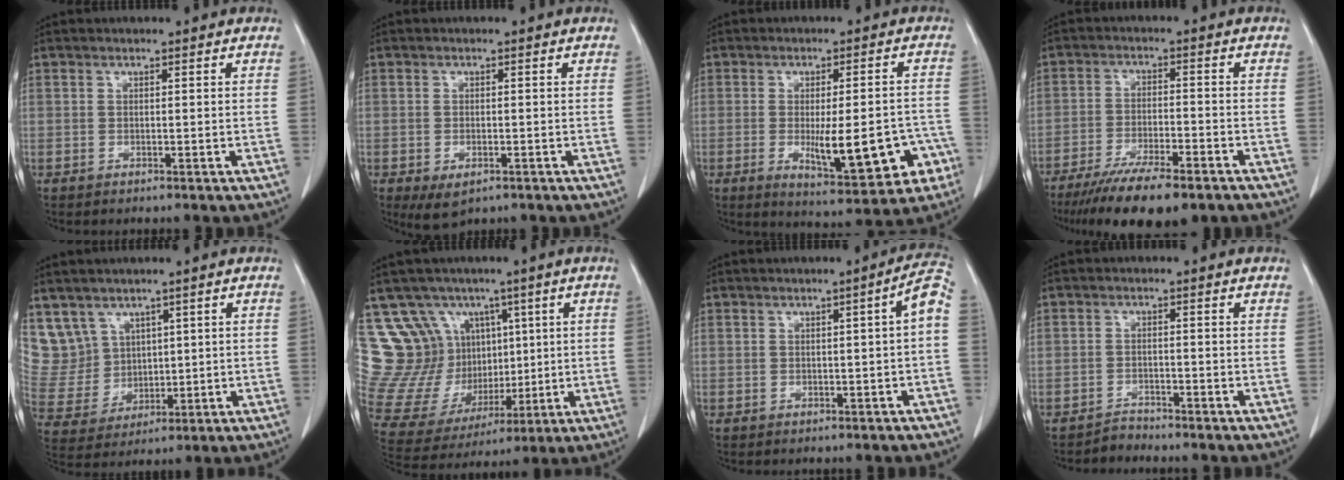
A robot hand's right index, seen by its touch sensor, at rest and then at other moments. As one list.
[{"total": 3.8, "force": [-1.8, 1.9, 2.7], "torque": [-0.050, -0.007, -0.016]}, {"total": 13.1, "force": [-3.8, 3.7, 12.0], "torque": [-0.157, 0.003, -0.036]}, {"total": 13.6, "force": [-10.4, 2.5, 8.5], "torque": [-0.138, -0.028, -0.162]}, {"total": 9.7, "force": [5.5, 8.0, 0.9], "torque": [-0.038, 0.039, 0.136]}, {"total": 16.3, "force": [7.1, 13.4, 5.9], "torque": [-0.132, 0.058, 0.171]}, {"total": 3.6, "force": [-0.5, 0.2, 3.5], "torque": [-0.040, 0.007, -0.007]}, {"total": 1.7, "force": [-1.5, 0.2, -0.8], "torque": [0.021, -0.004, -0.027]}]